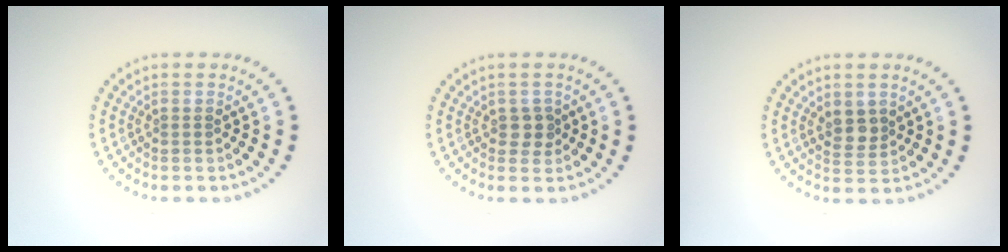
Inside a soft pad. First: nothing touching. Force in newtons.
{"total": 1.4, "press": 1.3, "slide": 0.4}
{"total": 1.9, "press": 1.8, "slide": 0.7}